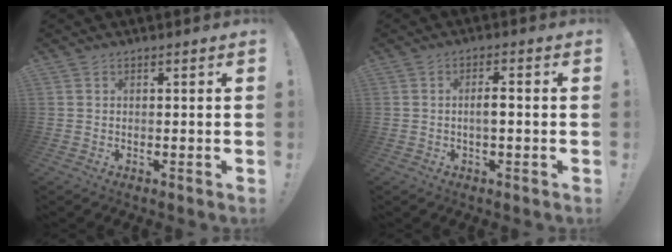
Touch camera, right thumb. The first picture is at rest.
{"total": 3.5, "force": [-0.7, 0.9, 3.3], "torque": [-0.058, 0.006, -0.014]}